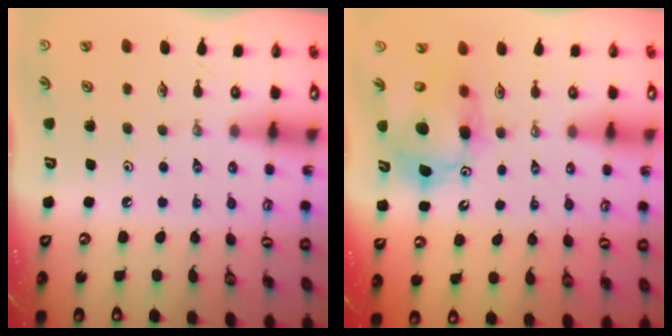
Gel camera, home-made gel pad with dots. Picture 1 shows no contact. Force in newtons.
{"total": 12.5, "press": 12.2, "slide": 2.4}